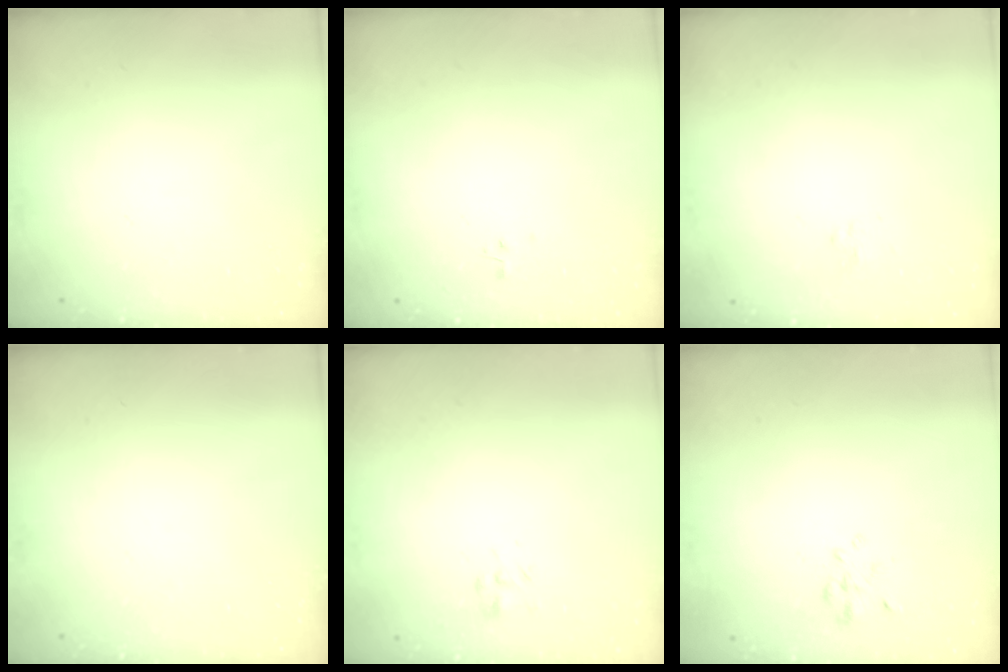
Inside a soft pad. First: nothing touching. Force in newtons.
{"total": 1.0, "press": 0.9, "slide": 0.4}
{"total": 2.5, "press": 2.4, "slide": 0.8}
{"total": 0.0}
{"total": 2.3, "press": 2.2, "slide": 0.7}
{"total": 2.4, "press": 2.3, "slide": 0.9}